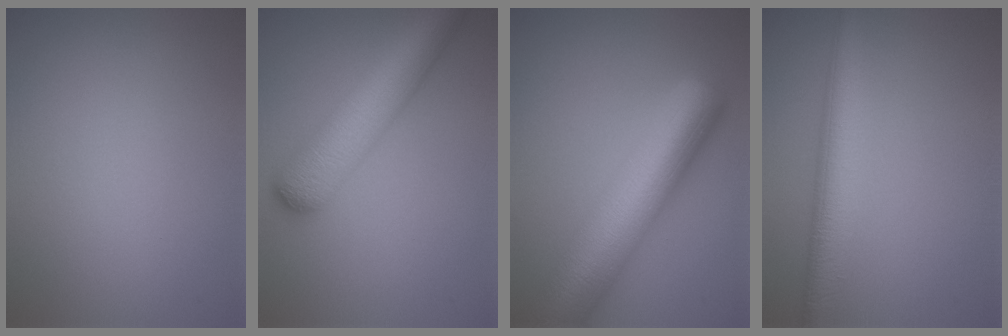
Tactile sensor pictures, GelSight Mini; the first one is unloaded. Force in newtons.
{"total": 7.4, "press": 7.4, "slide": 0.3}
{"total": 10.7, "press": 10.7, "slide": 0.4}
{"total": 5.1, "press": 5.1, "slide": 0.2}